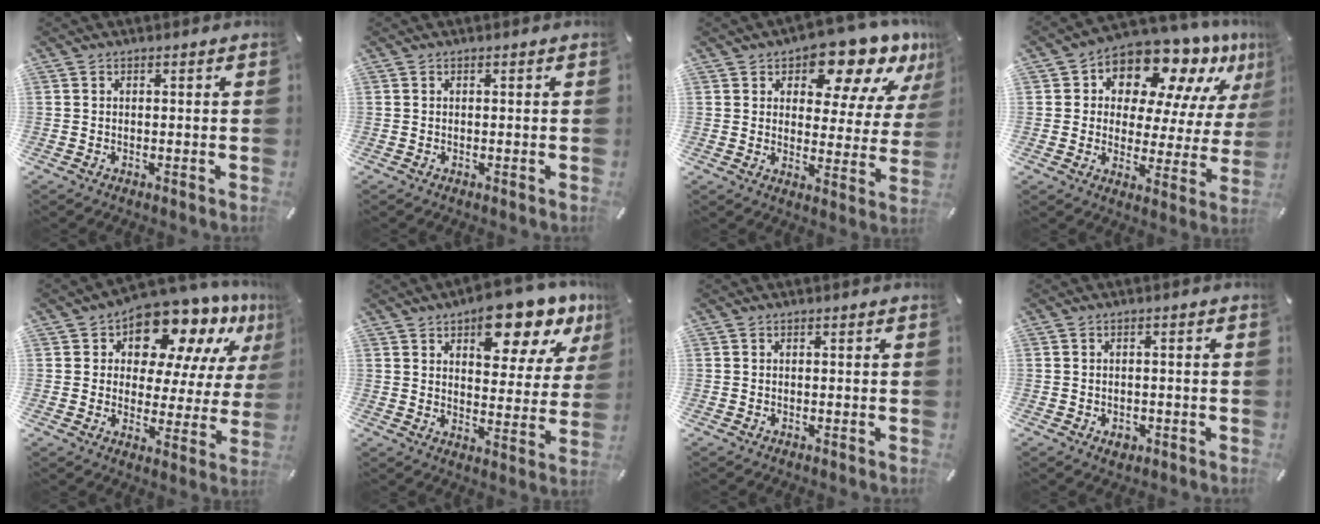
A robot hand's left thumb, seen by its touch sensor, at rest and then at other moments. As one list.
[{"total": 0.0}, {"total": 14.8, "force": [11.2, 6.5, 7.3], "torque": [-0.105, -0.077, 0.190]}, {"total": 13.6, "force": [10.6, 6.7, 5.2], "torque": [-0.079, -0.099, 0.180]}, {"total": 13.4, "force": [10.3, 6.7, 5.5], "torque": [-0.090, -0.084, 0.176]}, {"total": 13.4, "force": [9.2, 6.3, 7.5], "torque": [-0.078, -0.060, 0.153]}, {"total": 0.0}, {"total": 2.2, "force": [-0.9, 1.7, 1.2], "torque": [-0.021, 0.005, -0.017]}]